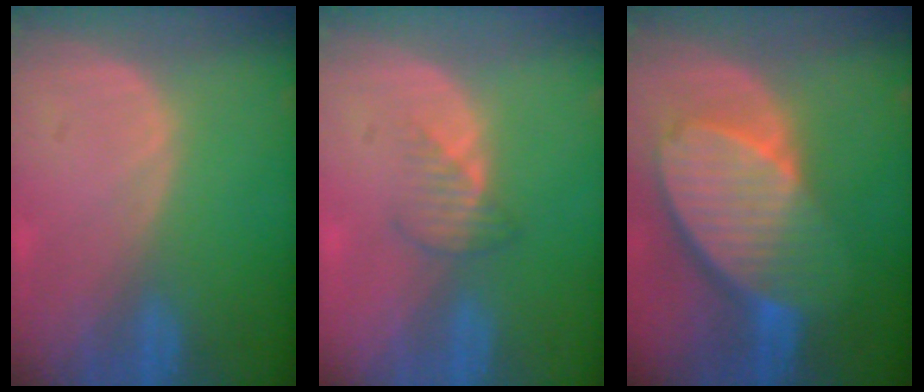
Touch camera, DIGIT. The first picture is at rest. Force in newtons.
{"total": 2.5, "press": 2.5, "slide": 0.2}
{"total": 10.3, "press": 9.0, "slide": 5.1}